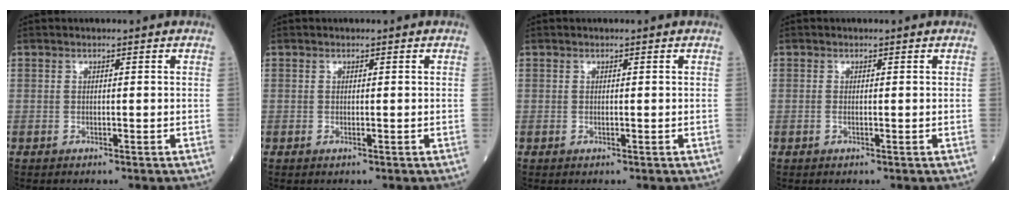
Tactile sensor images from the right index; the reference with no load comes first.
{"total": 0.0}
{"total": 0.0}
{"total": 0.0}